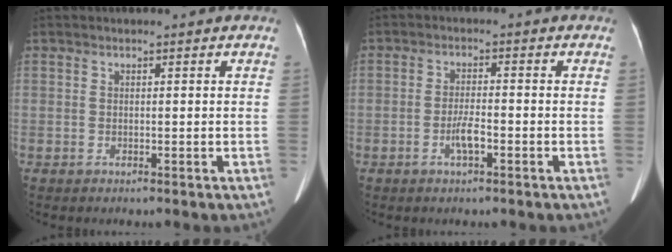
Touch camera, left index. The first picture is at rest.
{"total": 3.0, "force": [-1.4, 0.5, 2.6], "torque": [-0.053, 0.000, -0.026]}